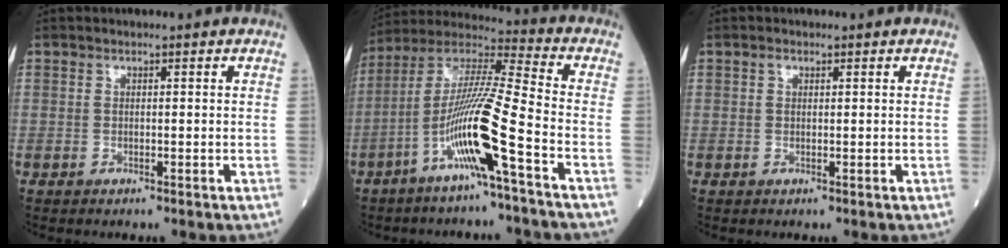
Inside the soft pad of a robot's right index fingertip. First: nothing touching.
{"total": 13.7, "force": [-5.6, -0.9, 12.5], "torque": [-0.247, 0.002, -0.113]}
{"total": 0.6, "force": [0.3, 0.4, 0.2], "torque": [-0.003, 0.002, 0.004]}